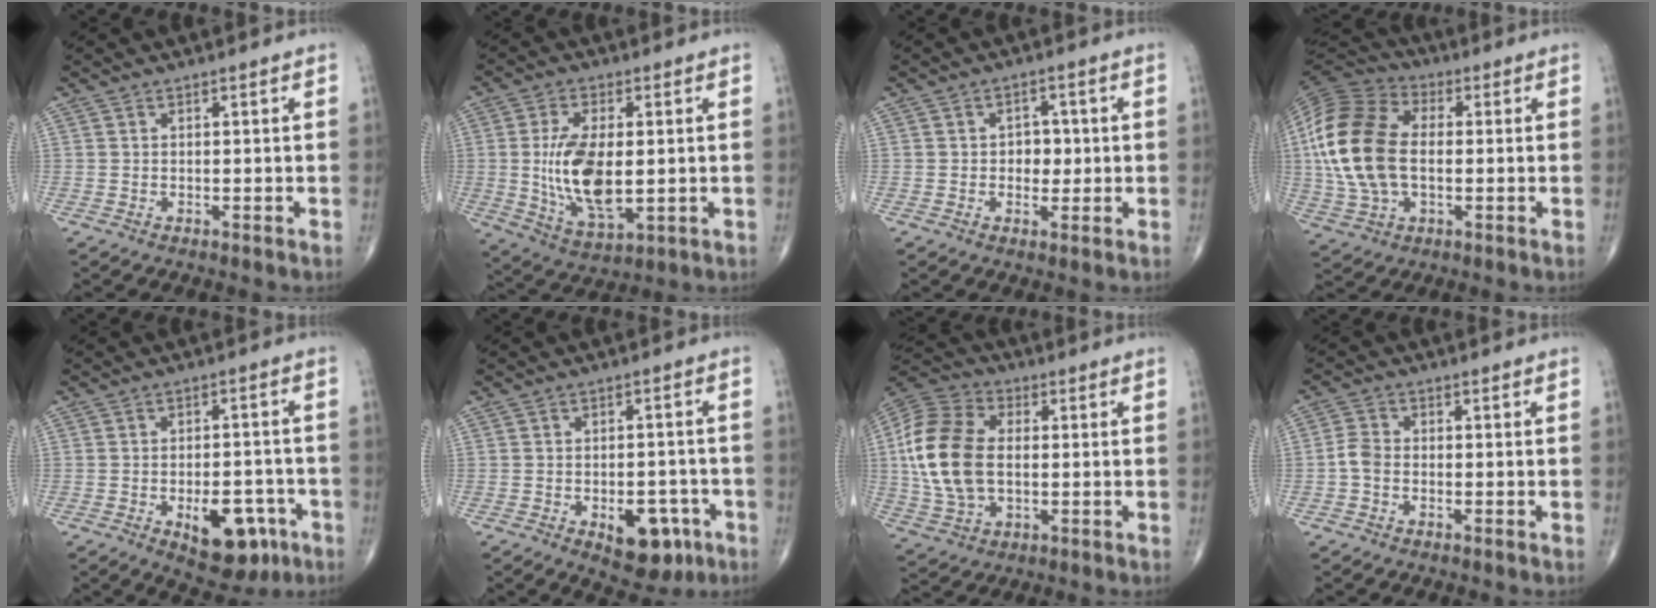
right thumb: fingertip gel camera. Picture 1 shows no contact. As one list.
[{"total": 13.6, "force": [0.0, 6.4, 12.0], "torque": [-0.228, -0.019, 0.009]}, {"total": 3.9, "force": [0.0, 2.9, 2.5], "torque": [-0.010, 0.005, -0.002]}, {"total": 19.3, "force": [0.4, 11.9, 15.2], "torque": [-0.325, 0.015, 0.005]}, {"total": 11.8, "force": [-5.0, 6.2, 8.7], "torque": [-0.091, 0.024, -0.058]}, {"total": 9.8, "force": [-4.2, 5.3, 7.0], "torque": [-0.066, 0.021, -0.047]}, {"total": 17.9, "force": [0.5, 11.4, 13.8], "torque": [-0.284, 0.013, 0.009]}, {"total": 3.1, "force": [-0.9, 2.2, 2.0], "torque": [-0.037, 0.009, -0.027]}]